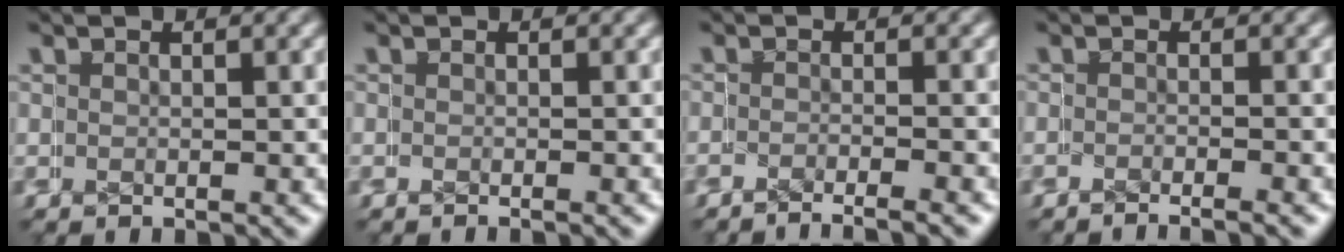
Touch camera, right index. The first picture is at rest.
{"total": 0.5, "force": [-0.5, -0.1, 0.1], "torque": [0.007, 0.001, -0.009]}
{"total": 4.0, "force": [-3.8, 0.6, 1.2], "torque": [-0.003, -0.003, -0.058]}
{"total": 2.5, "force": [-2.4, 0.2, 0.8], "torque": [0.002, 0.001, -0.037]}